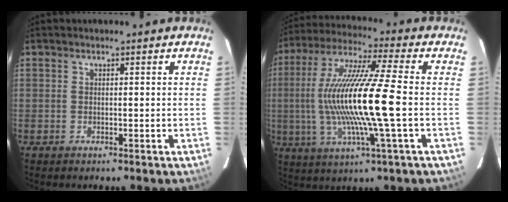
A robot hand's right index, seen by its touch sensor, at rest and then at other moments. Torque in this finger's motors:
{"motor_torque": [1.26, -0.16, 1.05, 0.21]}